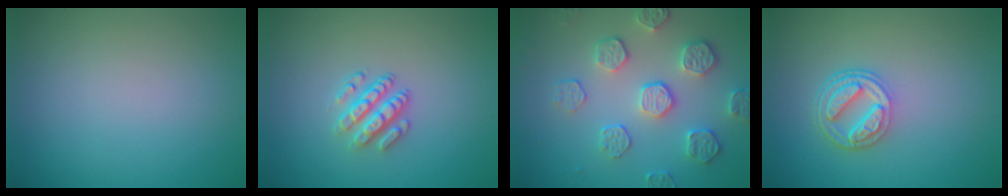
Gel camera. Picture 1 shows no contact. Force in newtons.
{"total": 2.8, "press": 2.4, "slide": 1.5}
{"total": 4.2, "press": 3.9, "slide": 1.6}
{"total": 4.3, "press": 3.2, "slide": 2.8}